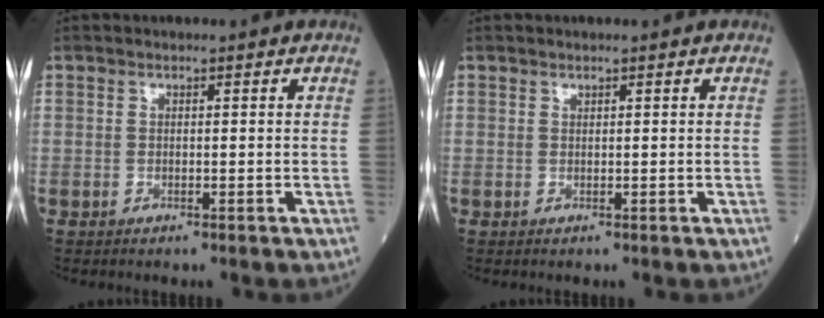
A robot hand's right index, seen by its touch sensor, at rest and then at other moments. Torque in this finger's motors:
{"motor_torque": [-0.02, 0.00, -0.01, 0.00]}